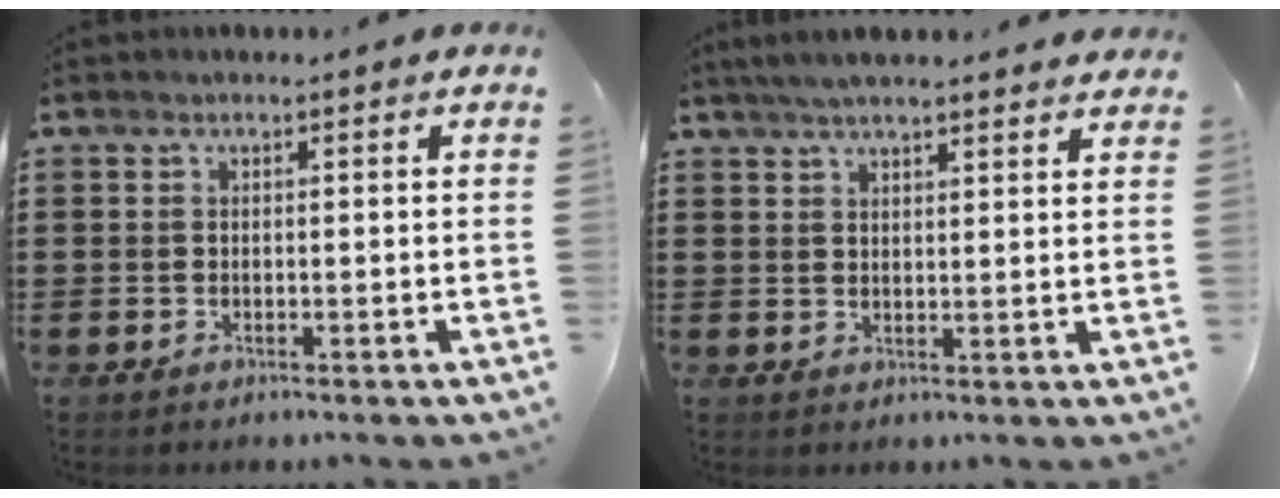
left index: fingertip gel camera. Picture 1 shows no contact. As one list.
[{"total": 3.8, "force": [3.5, 0.1, 1.5], "torque": [-0.037, -0.002, 0.064]}]